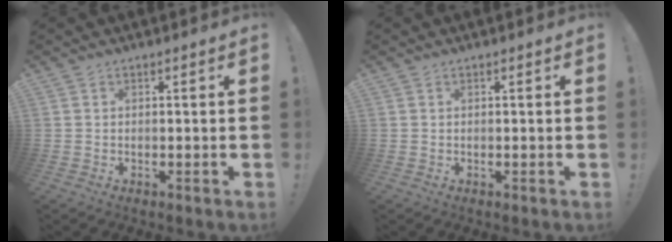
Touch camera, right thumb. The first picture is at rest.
{"total": 0.0}